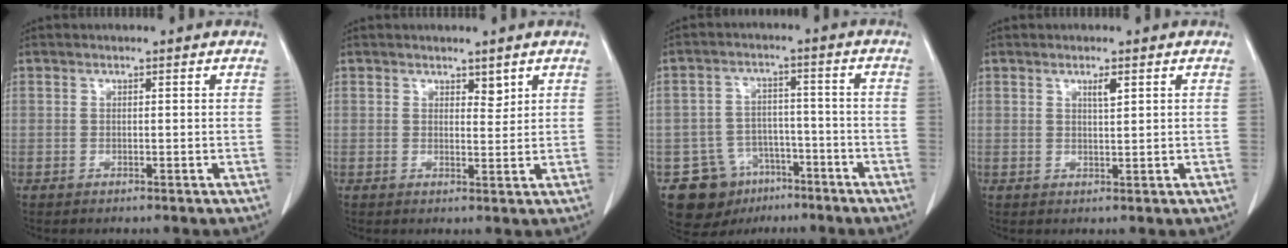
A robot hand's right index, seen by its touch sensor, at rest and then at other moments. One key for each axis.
{"total": 2.2, "fx": 1.6, "fy": 0.9, "fz": 1.1, "tx": -0.012, "ty": -0.010, "tz": 0.027}
{"total": 8.9, "fx": -5.0, "fy": 7.1, "fz": 1.8, "tx": -0.027, "ty": 0.026, "tz": -0.070}
{"total": 2.0, "fx": 1.1, "fy": 0.2, "fz": 1.6, "tx": -0.025, "ty": -0.007, "tz": 0.018}